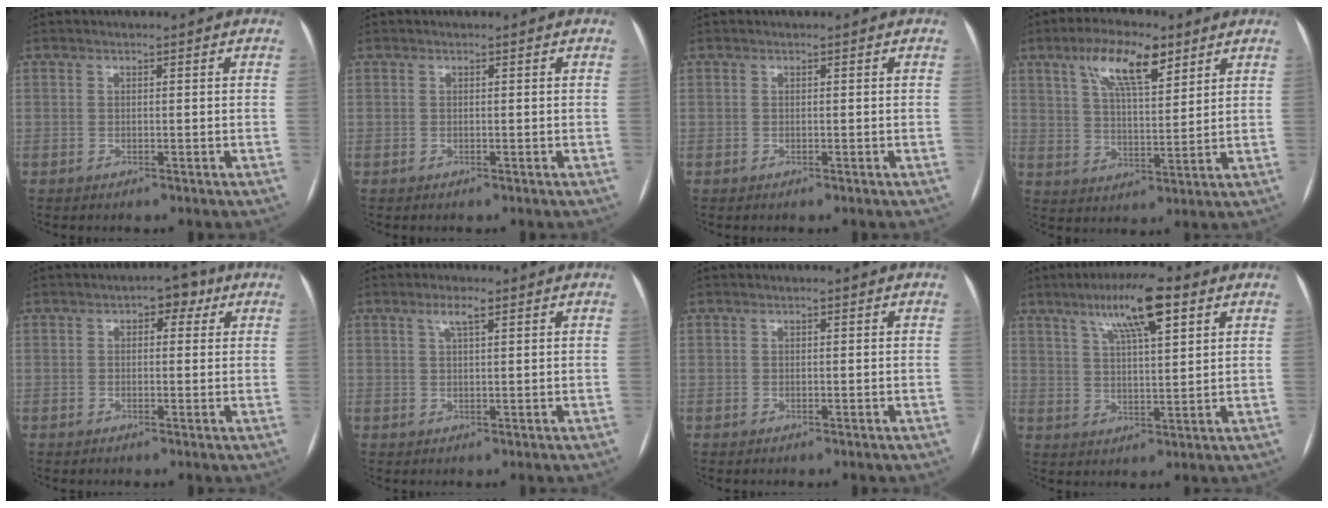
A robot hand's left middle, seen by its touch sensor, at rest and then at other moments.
{"total": 0.0}
{"total": 0.0}
{"total": 10.2, "force": [5.8, 3.1, 7.7], "torque": [-0.142, 0.014, 0.104]}
{"total": 3.3, "force": [1.4, 1.9, 2.3], "torque": [-0.025, 0.021, 0.013]}
{"total": 2.3, "force": [1.3, 0.3, 1.9], "torque": [-0.038, 0.005, 0.025]}
{"total": 0.0}
{"total": 10.4, "force": [5.8, 1.7, 8.4], "torque": [-0.149, 0.016, 0.096]}